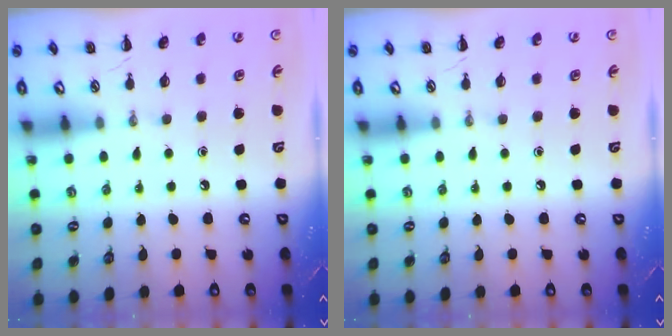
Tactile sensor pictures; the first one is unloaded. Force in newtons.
{"total": 0.0}